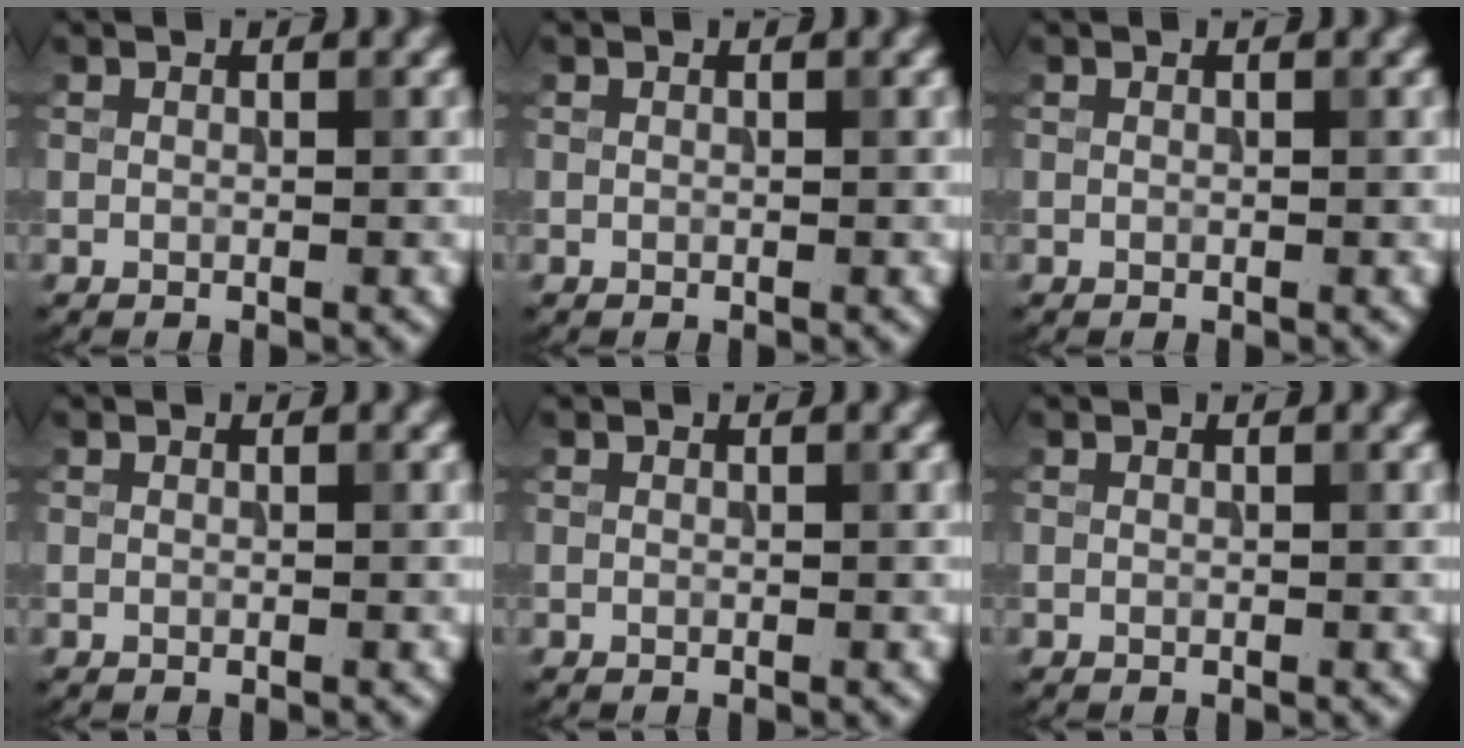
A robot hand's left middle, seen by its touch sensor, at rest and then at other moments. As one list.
[{"total": 0.0}, {"total": 0.0}, {"total": 0.0}, {"total": 0.0}, {"total": 0.0}]